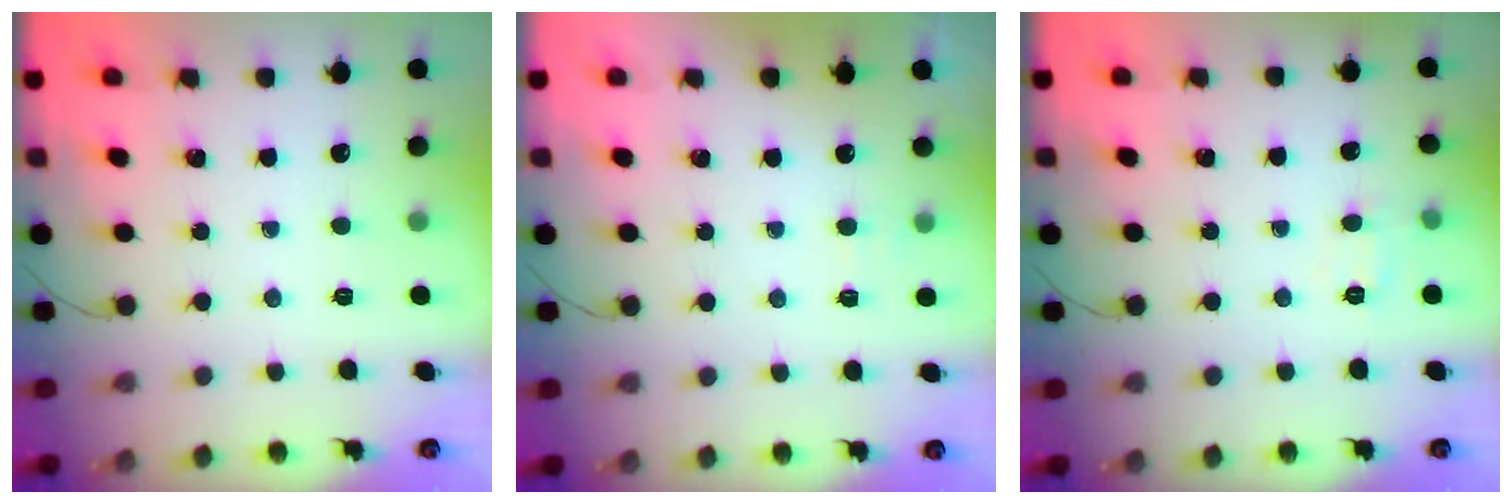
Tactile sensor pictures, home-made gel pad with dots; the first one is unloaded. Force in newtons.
{"total": 4.6, "press": 4.4, "slide": 1.0}
{"total": 6.4, "press": 6.2, "slide": 1.4}